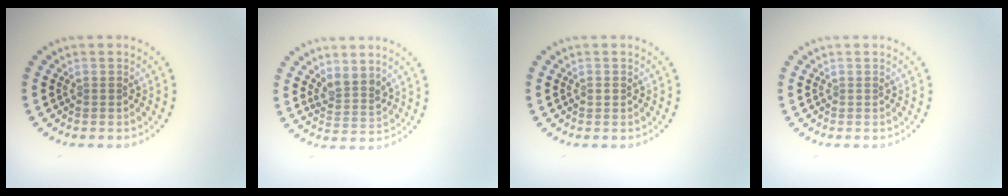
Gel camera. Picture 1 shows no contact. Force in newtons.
{"total": 2.4, "press": 1.9, "slide": 1.5}
{"total": 0.6, "press": 0.6, "slide": 0.1}
{"total": 0.0}